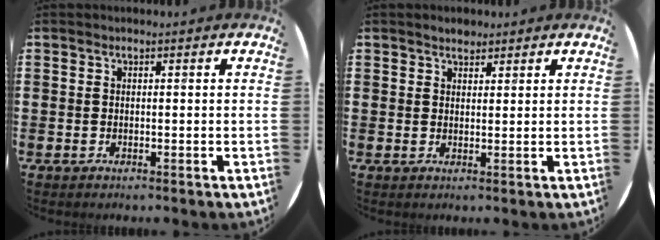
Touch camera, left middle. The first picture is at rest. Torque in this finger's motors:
{"motor_torque": [0.32, -0.23, 0.02, 0.00]}